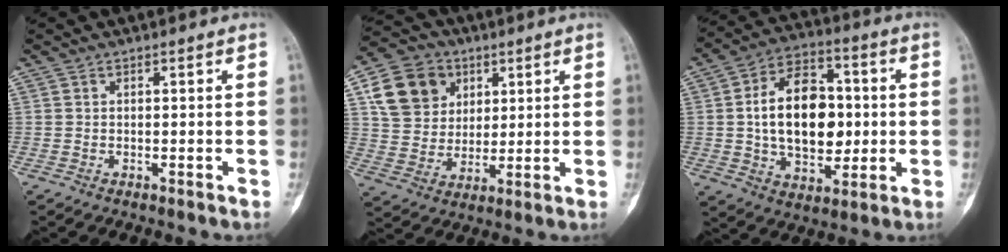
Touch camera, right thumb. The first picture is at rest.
{"total": 13.5, "force": [5.1, 11.2, 5.5], "torque": [-0.074, -0.003, 0.094]}
{"total": 18.5, "force": [0.6, 11.9, 14.1], "torque": [-0.198, 0.017, 0.012]}